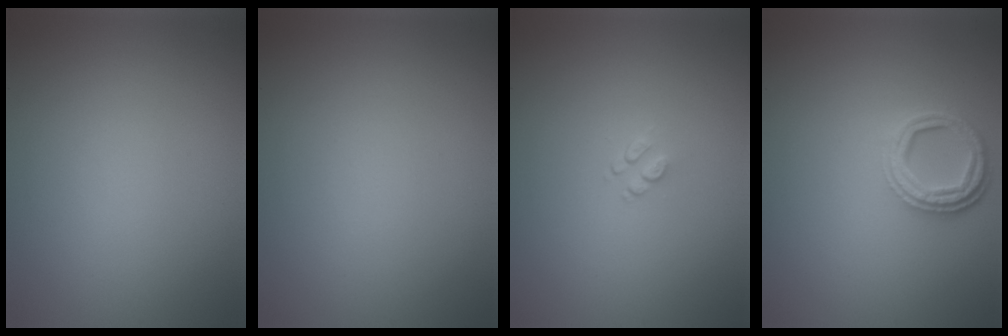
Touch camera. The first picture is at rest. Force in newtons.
{"total": 0.0}
{"total": 0.9, "press": 0.6, "slide": 0.7}
{"total": 3.6, "press": 2.8, "slide": 2.3}